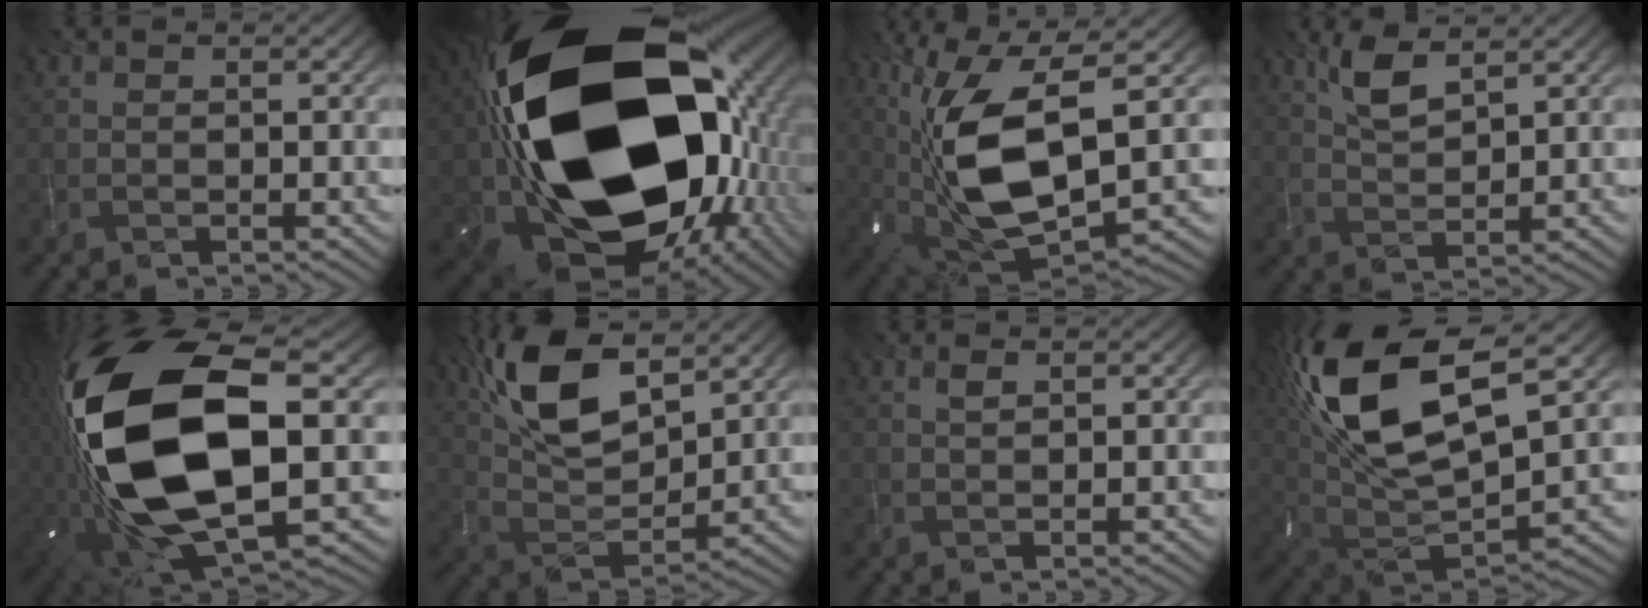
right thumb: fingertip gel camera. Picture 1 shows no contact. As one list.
[{"total": 25.2, "force": [0.9, 17.1, 18.5], "torque": [-0.386, -0.064, 0.033]}, {"total": 17.3, "force": [1.9, 7.2, 15.6], "torque": [-0.316, -0.004, 0.041]}, {"total": 4.4, "force": [2.9, 1.3, 3.0], "torque": [-0.076, -0.001, 0.061]}, {"total": 21.5, "force": [-0.7, 10.8, 18.6], "torque": [-0.439, -0.054, 0.011]}, {"total": 12.5, "force": [7.0, 5.1, 9.1], "torque": [-0.204, 0.008, 0.138]}, {"total": 0.7, "force": [0.5, 0.2, 0.5], "torque": [-0.014, 0.000, 0.011]}, {"total": 18.4, "force": [7.3, 8.3, 14.6], "torque": [-0.344, 0.018, 0.140]}]